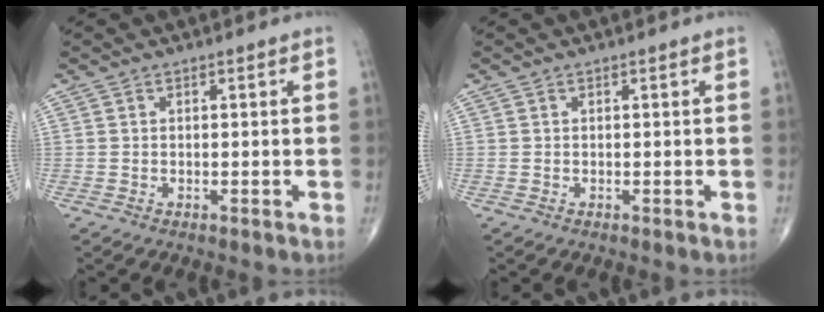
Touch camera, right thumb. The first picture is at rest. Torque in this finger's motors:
{"motor_torque": [0.00, 0.00, 0.06, 0.06, 0.00]}